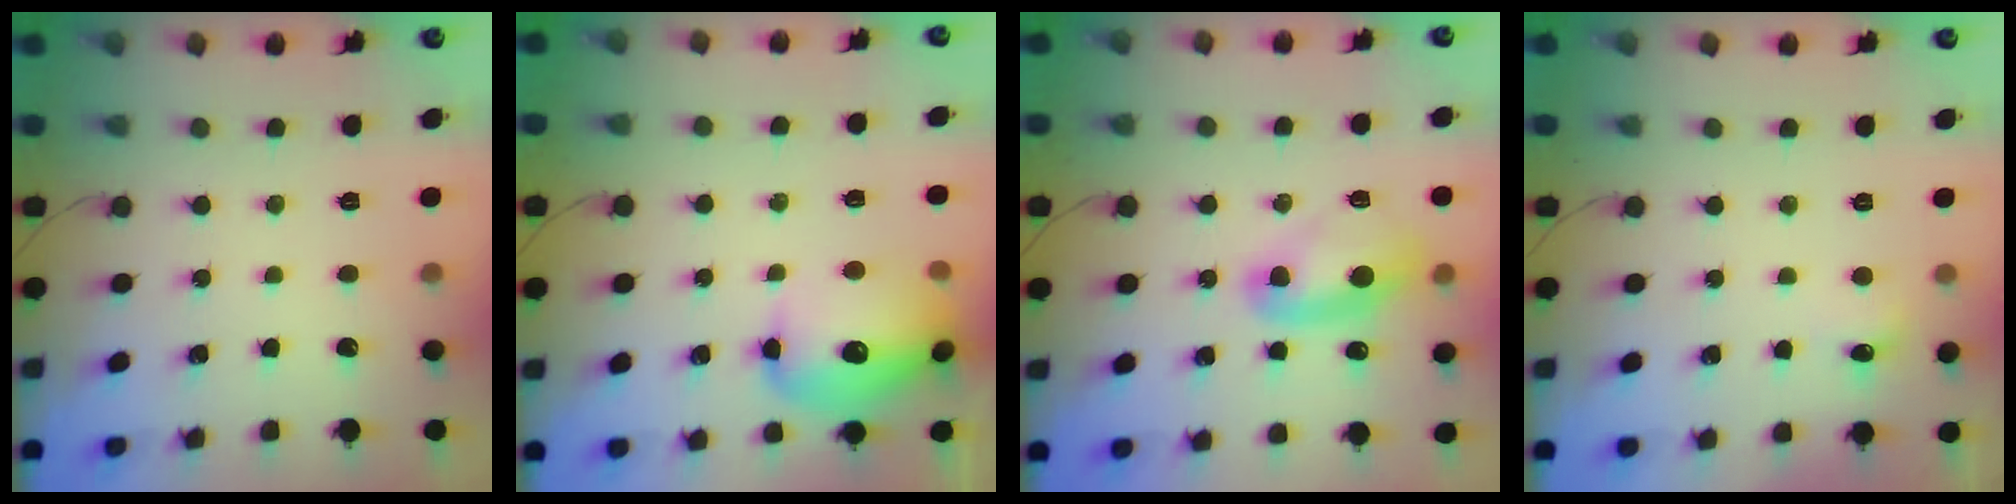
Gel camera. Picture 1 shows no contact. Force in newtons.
{"total": 16.1, "press": 15.9, "slide": 2.6}
{"total": 10.6, "press": 10.4, "slide": 2.1}
{"total": 4.4, "press": 4.2, "slide": 1.2}